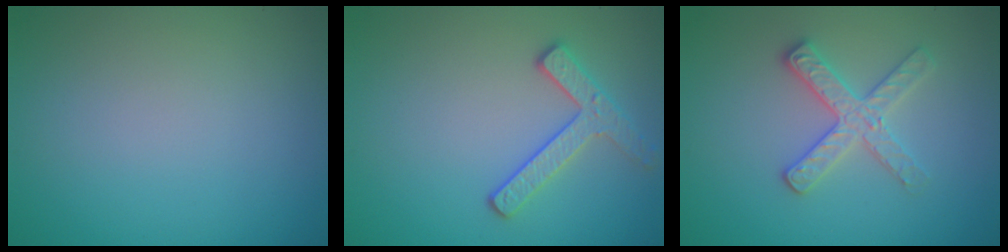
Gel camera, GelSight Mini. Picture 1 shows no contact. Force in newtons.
{"total": 2.5, "press": 2.3, "slide": 0.9}
{"total": 2.9, "press": 2.8, "slide": 0.8}